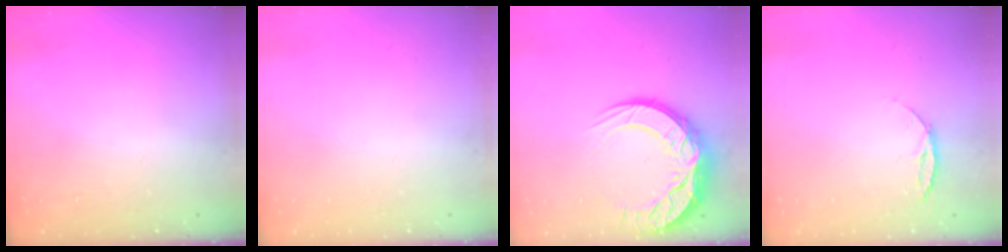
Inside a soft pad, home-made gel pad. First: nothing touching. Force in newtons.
{"total": 0.0}
{"total": 14.8, "press": 14.8, "slide": 1.0}
{"total": 6.6, "press": 6.5, "slide": 0.7}